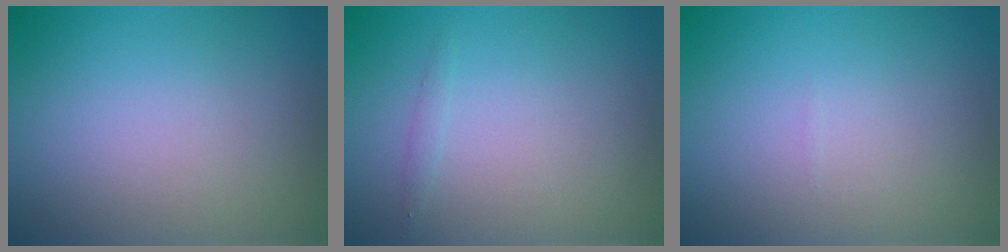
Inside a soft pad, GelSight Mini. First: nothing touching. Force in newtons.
{"total": 0.6, "press": 0.6, "slide": 0.0}
{"total": 0.0}